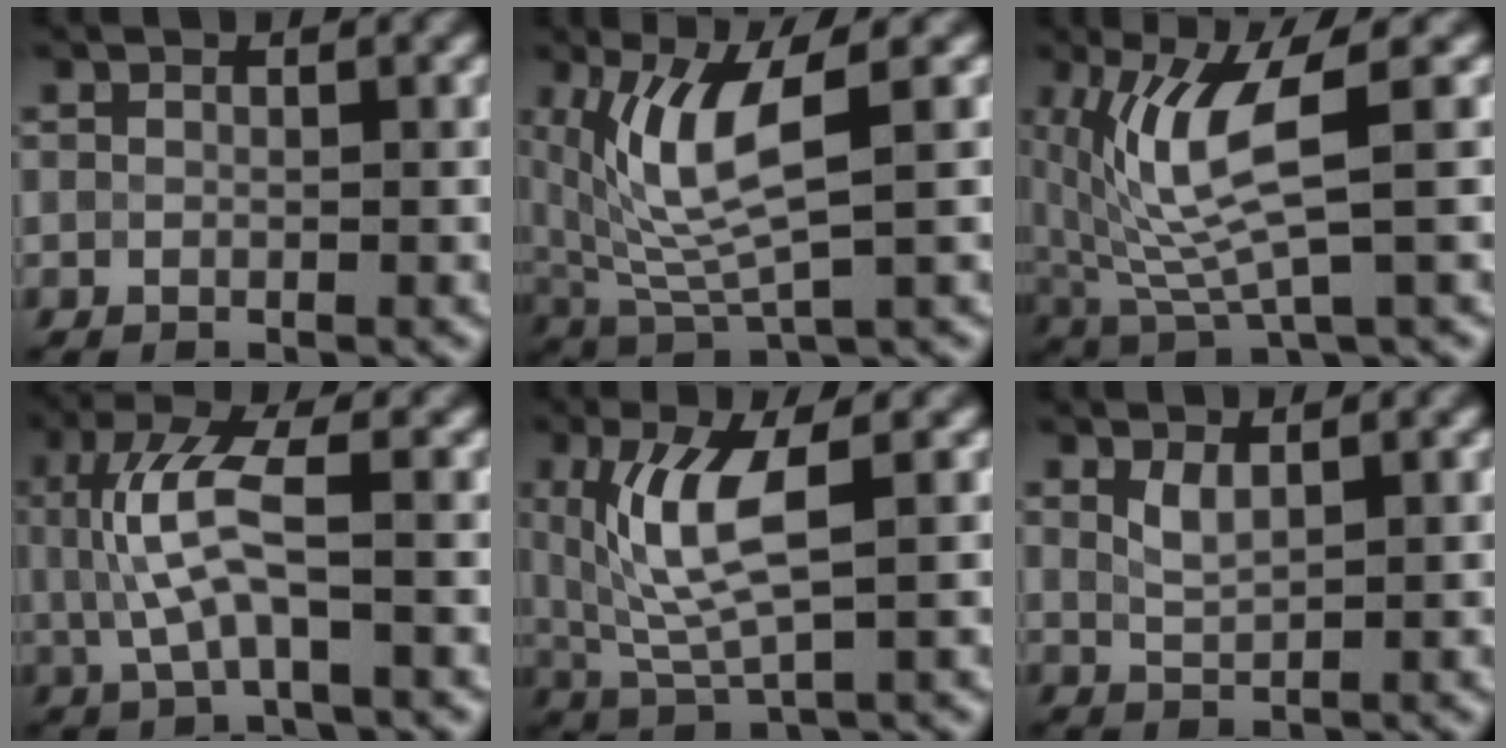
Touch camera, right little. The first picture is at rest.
{"total": 6.9, "force": [1.9, 1.7, 6.4], "torque": [-0.145, -0.009, 0.044]}
{"total": 7.0, "force": [1.4, 1.3, 6.7], "torque": [-0.151, -0.007, 0.034]}
{"total": 5.5, "force": [0.5, 1.6, 5.3], "torque": [-0.126, 0.002, 0.010]}
{"total": 6.1, "force": [1.4, 1.8, 5.6], "torque": [-0.126, -0.003, 0.032]}
{"total": 1.6, "force": [1.0, 0.5, 1.2], "torque": [-0.031, 0.000, 0.024]}